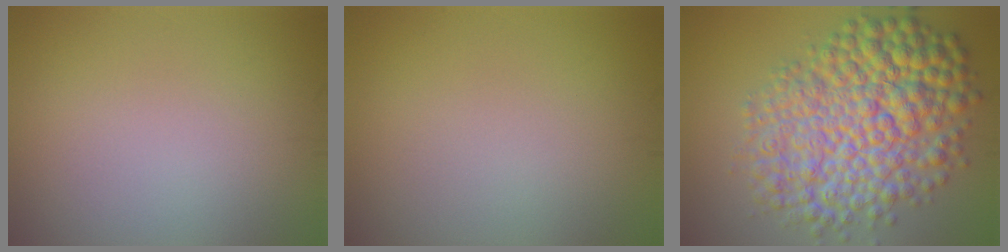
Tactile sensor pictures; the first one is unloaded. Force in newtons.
{"total": 0.0}
{"total": 11.4, "press": 11.4, "slide": 0.2}